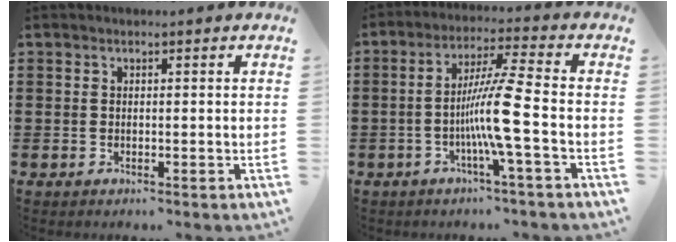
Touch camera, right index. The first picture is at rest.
{"total": 8.8, "force": [-2.4, -0.7, 8.5], "torque": [-0.160, -0.013, -0.050]}